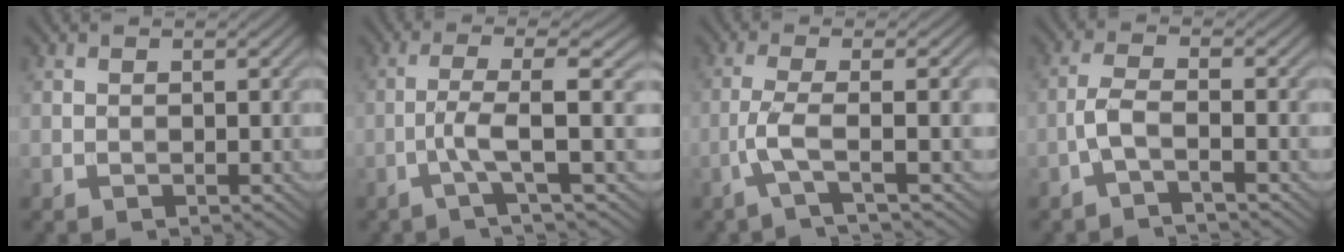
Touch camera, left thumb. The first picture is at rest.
{"total": 4.7, "force": [-1.1, 0.2, 4.6], "torque": [-0.082, 0.015, -0.040]}
{"total": 5.0, "force": [-1.6, 0.6, 4.7], "torque": [-0.084, 0.009, -0.052]}
{"total": 3.2, "force": [-1.7, 0.5, 2.6], "torque": [-0.057, 0.008, -0.048]}